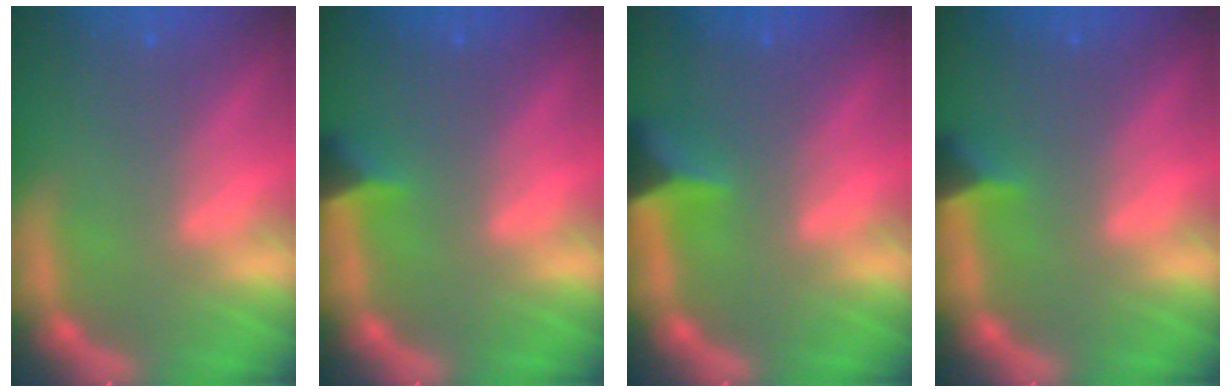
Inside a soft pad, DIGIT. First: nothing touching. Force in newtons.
{"total": 1.9}
{"total": 3.5}
{"total": 1.9}